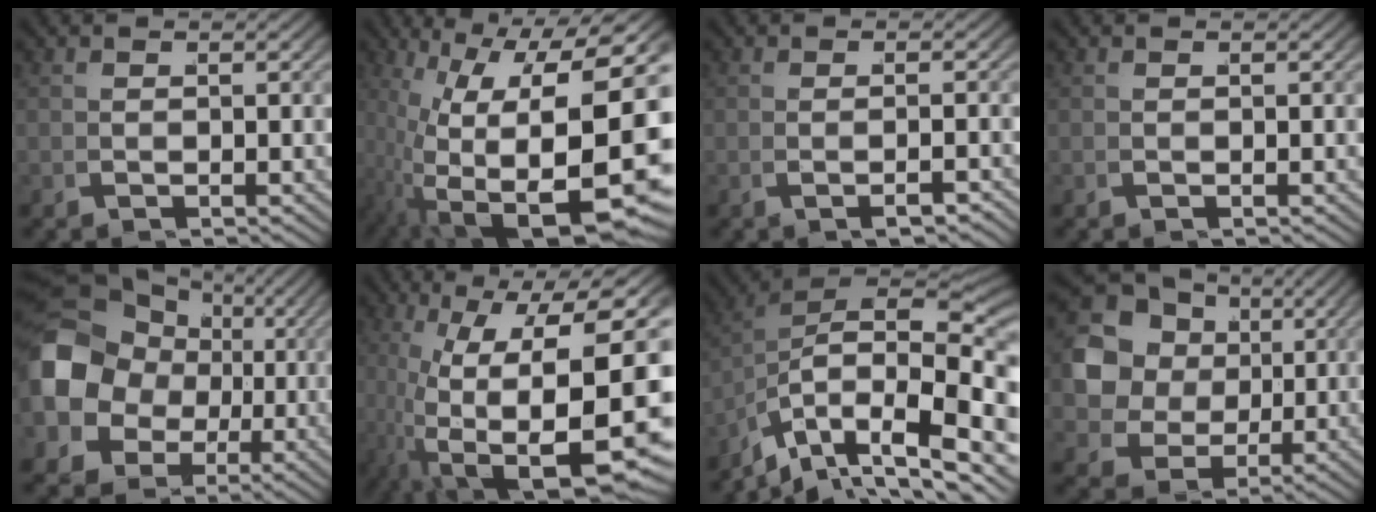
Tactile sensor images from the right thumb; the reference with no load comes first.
{"total": 17.9, "force": [-3.5, 9.4, 14.8], "torque": [-0.229, -0.063, -0.016]}
{"total": 1.1, "force": [-0.5, 0.2, 1.0], "torque": [-0.021, 0.012, -0.012]}
{"total": 0.0}
{"total": 14.4, "force": [0.3, 12.5, 7.2], "torque": [-0.193, -0.051, 0.022]}
{"total": 20.8, "force": [-3.1, 11.2, 17.3], "torque": [-0.303, -0.070, 0.003]}
{"total": 15.8, "force": [-0.6, 9.5, 12.6], "torque": [-0.218, -0.041, 0.005]}
{"total": 12.8, "force": [3.3, 10.3, 6.8], "torque": [-0.160, -0.025, 0.060]}